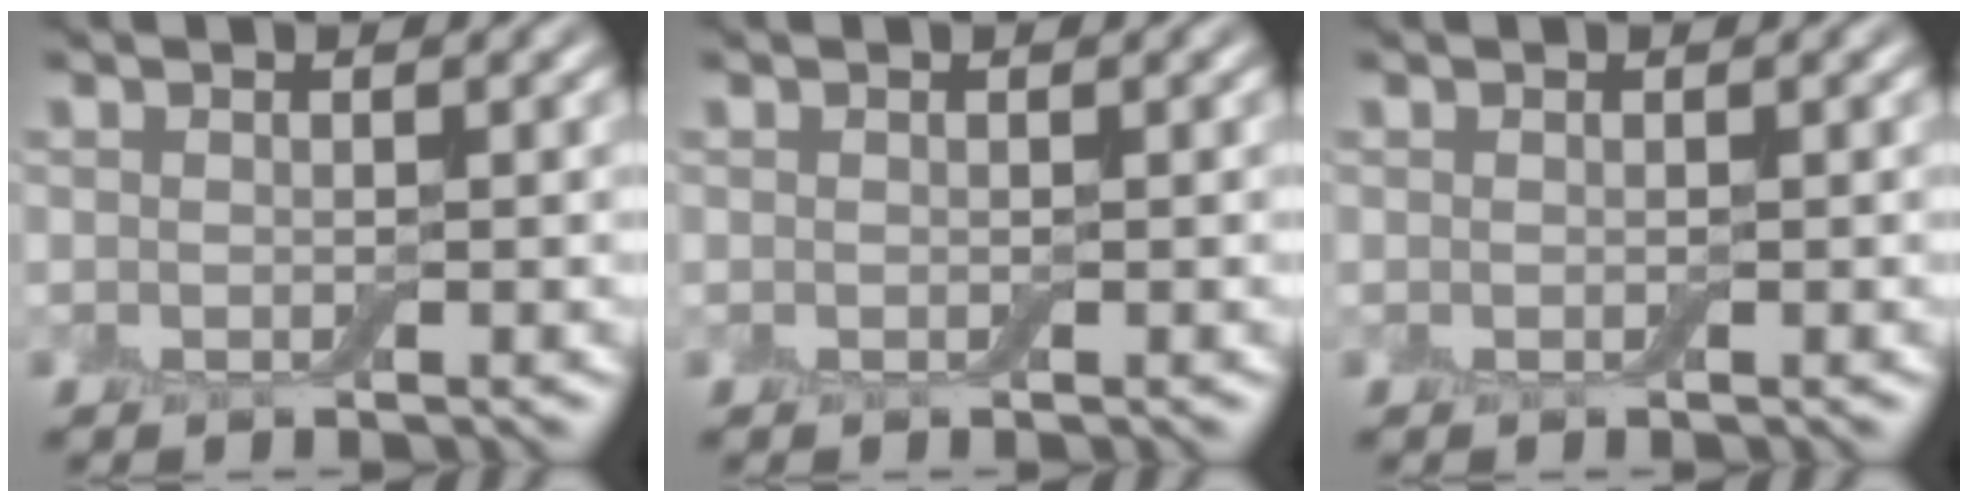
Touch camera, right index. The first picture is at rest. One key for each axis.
{"total": 0.0}
{"total": 0.0}